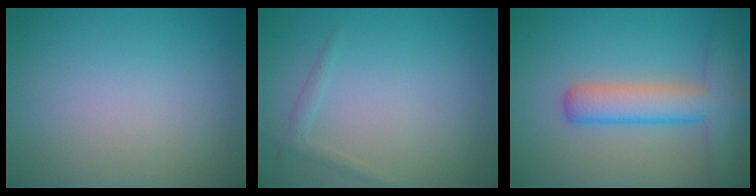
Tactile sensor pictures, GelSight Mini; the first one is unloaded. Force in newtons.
{"total": 1.0, "press": 1.0, "slide": 0.1}
{"total": 5.8, "press": 5.8, "slide": 0.3}